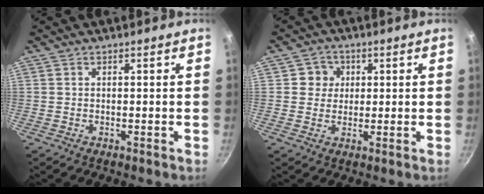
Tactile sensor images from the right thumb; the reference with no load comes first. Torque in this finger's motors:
{"motor_torque": [0.78, 0.55, 0.27, -0.14, -0.01]}